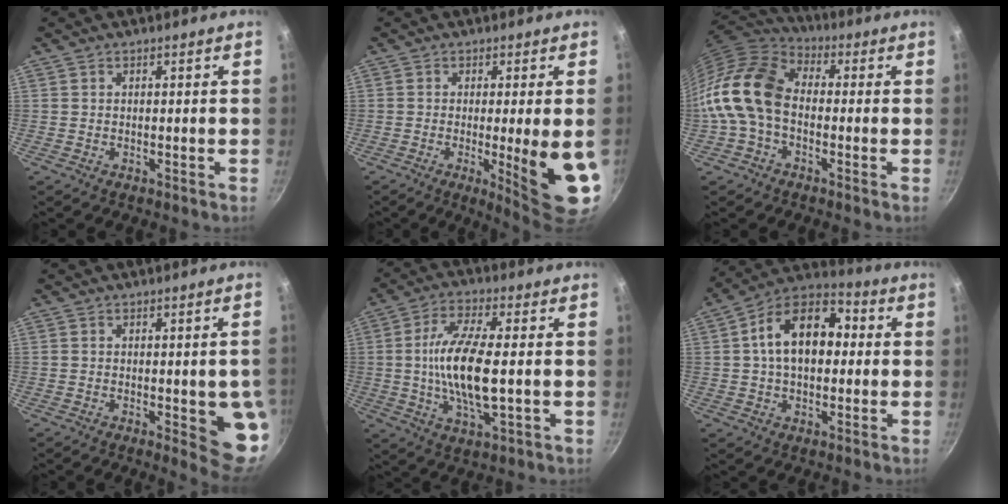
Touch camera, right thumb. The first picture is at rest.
{"total": 12.5, "force": [-2.0, 1.7, 12.2], "torque": [-0.154, -0.014, -0.018]}
{"total": 14.8, "force": [-2.0, 10.1, 10.6], "torque": [-0.189, 0.039, -0.062]}
{"total": 8.7, "force": [-1.3, 2.7, 8.1], "torque": [-0.075, -0.004, -0.013]}
{"total": 13.3, "force": [-0.3, 4.4, 12.6], "torque": [-0.249, 0.005, -0.012]}
{"total": 15.5, "force": [1.6, 10.1, 11.6], "torque": [-0.151, 0.034, 0.005]}